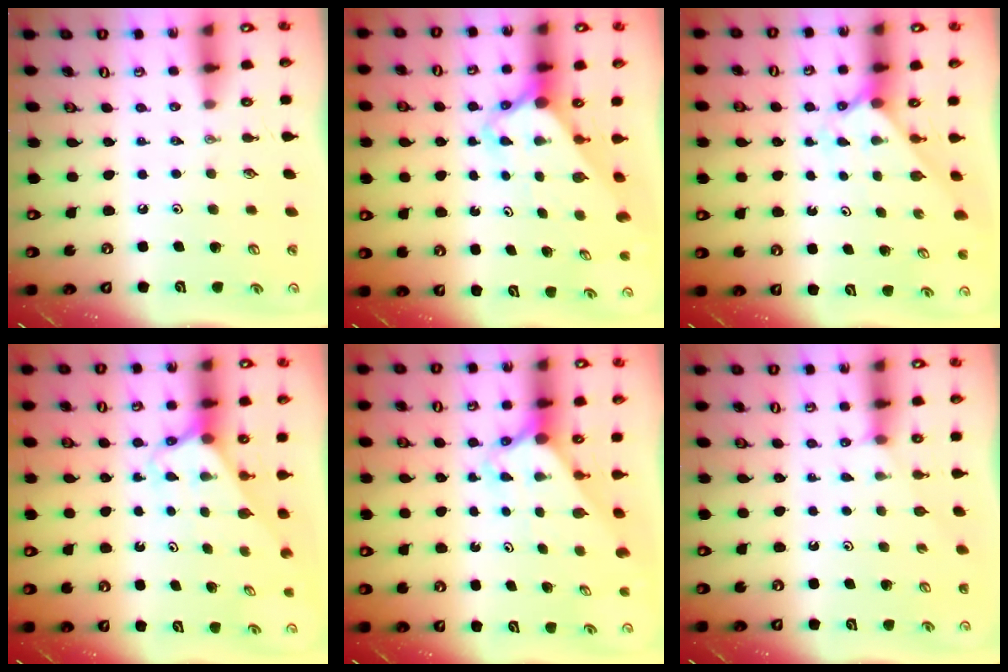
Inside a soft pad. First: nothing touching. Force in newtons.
{"total": 3.2, "press": 3.1, "slide": 0.2}
{"total": 1.9, "press": 1.9, "slide": 0.2}
{"total": 2.7, "press": 2.7, "slide": 0.1}
{"total": 2.7, "press": 2.7, "slide": 0.0}
{"total": 4.2, "press": 4.1, "slide": 0.5}